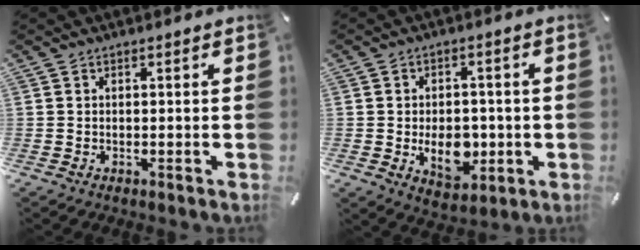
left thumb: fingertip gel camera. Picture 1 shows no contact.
{"total": 9.6, "force": [-1.6, 6.9, 6.5], "torque": [-0.094, 0.003, -0.025]}